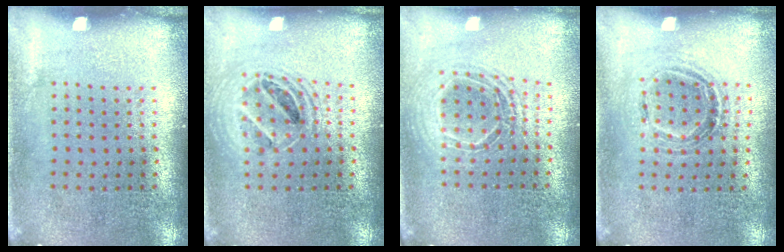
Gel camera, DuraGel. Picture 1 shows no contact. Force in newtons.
{"total": 1.5, "press": 1.3, "slide": 0.8}
{"total": 1.5, "press": 1.3, "slide": 0.8}
{"total": 1.0, "press": 0.9, "slide": 0.3}